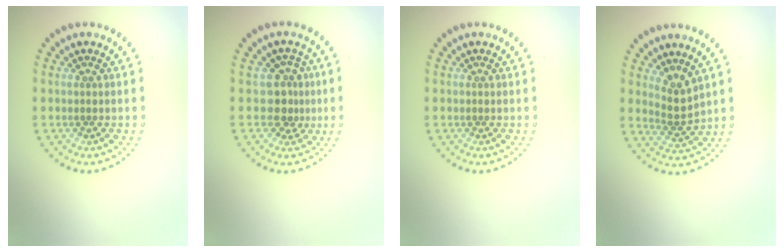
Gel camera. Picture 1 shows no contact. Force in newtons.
{"total": 2.6, "press": 2.0, "slide": 1.8}
{"total": 0.0}
{"total": 2.4, "press": 1.7, "slide": 1.7}